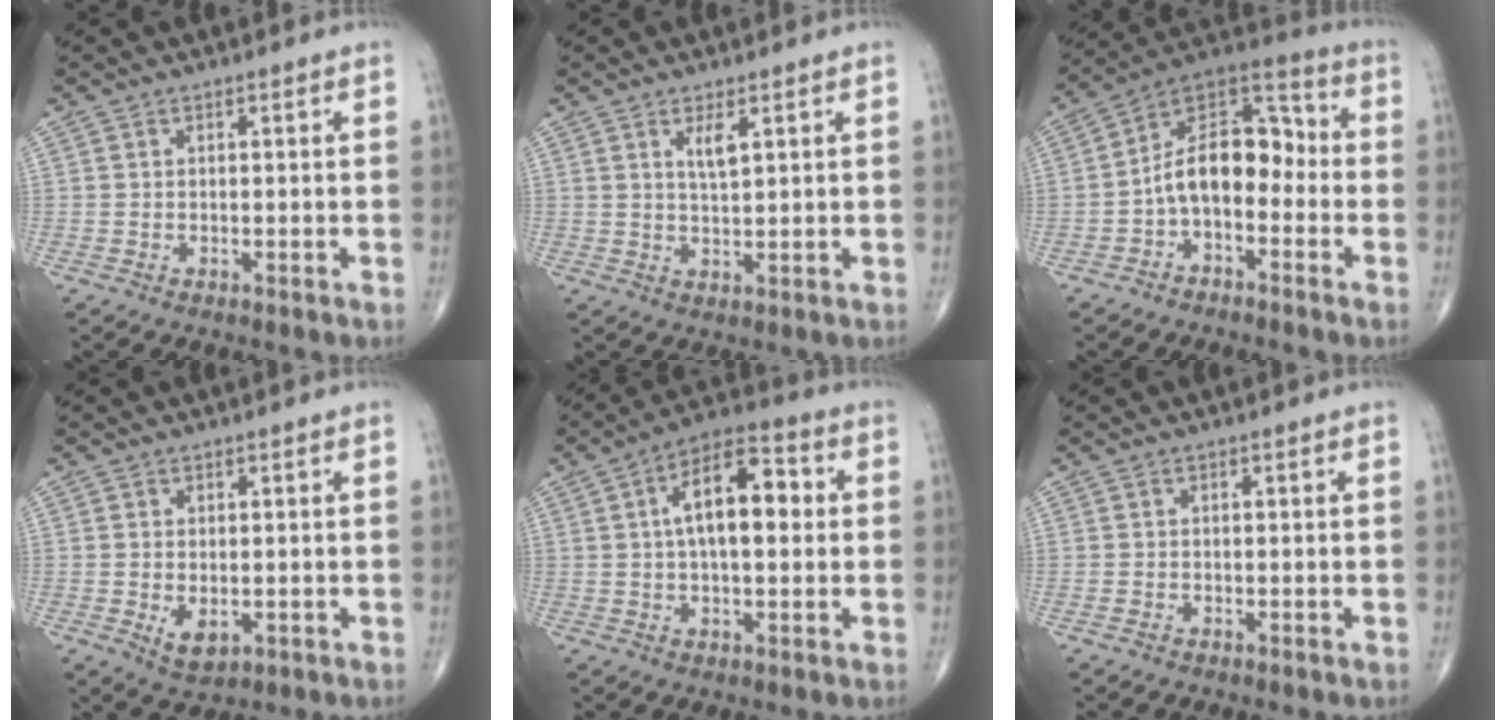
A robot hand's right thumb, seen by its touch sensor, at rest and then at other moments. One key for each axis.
{"total": 3.3, "fx": 1.6, "fy": 0.9, "fz": 2.8, "tx": -0.051, "ty": -0.014, "tz": 0.032}
{"total": 13.1, "fx": -2.5, "fy": 7.9, "fz": 10.1, "tx": -0.141, "ty": 0.063, "tz": -0.057}
{"total": 3.9, "fx": -0.7, "fy": 2.4, "fz": 3.1, "tx": -0.044, "ty": -0.010, "tz": -0.002}
{"total": 13.1, "fx": 1.9, "fy": 6.3, "fz": 11.3, "tx": -0.171, "ty": 0.027, "tz": 0.022}
{"total": 0.5, "fx": -0.3, "fy": 0.4, "fz": 0.2, "tx": -0.002, "ty": 0.003, "tz": -0.007}